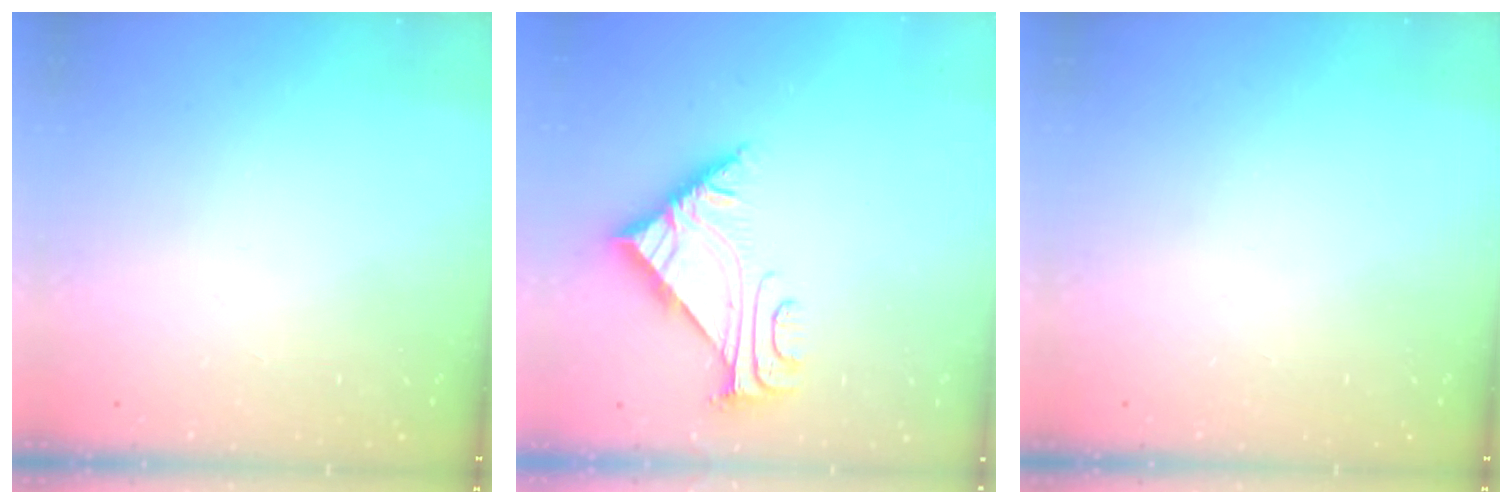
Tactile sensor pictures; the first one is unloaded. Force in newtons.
{"total": 5.5, "press": 5.4, "slide": 0.8}
{"total": 0.0}